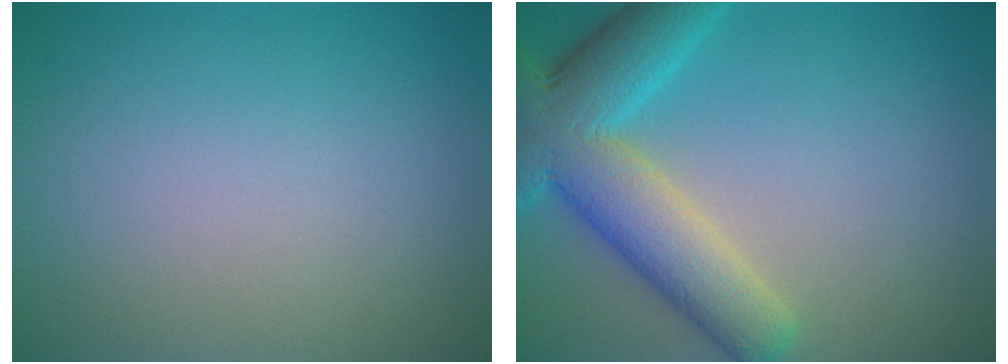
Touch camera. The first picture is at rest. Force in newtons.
{"total": 8.8, "press": 8.8, "slide": 0.5}